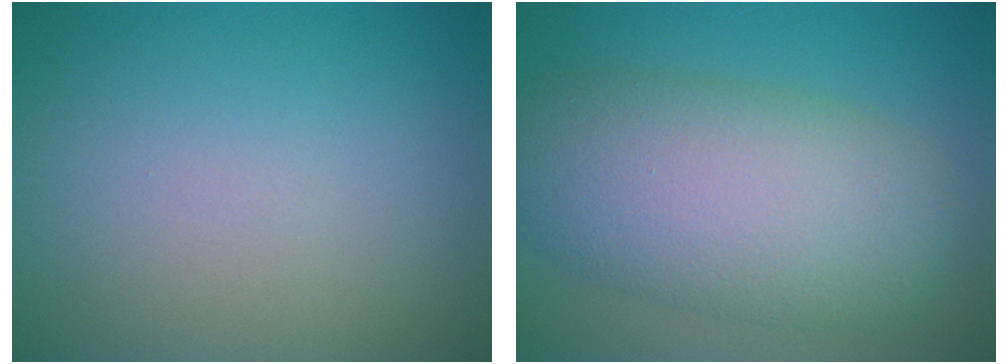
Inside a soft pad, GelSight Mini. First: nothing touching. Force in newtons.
{"total": 9.9, "press": 9.9, "slide": 0.6}